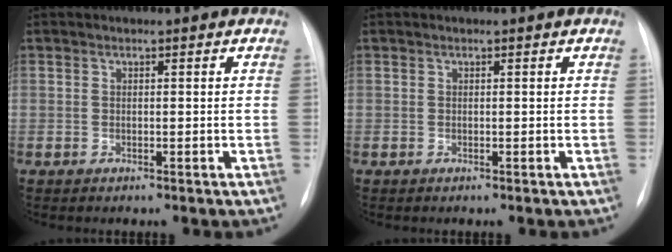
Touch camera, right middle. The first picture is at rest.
{"total": 0.0}